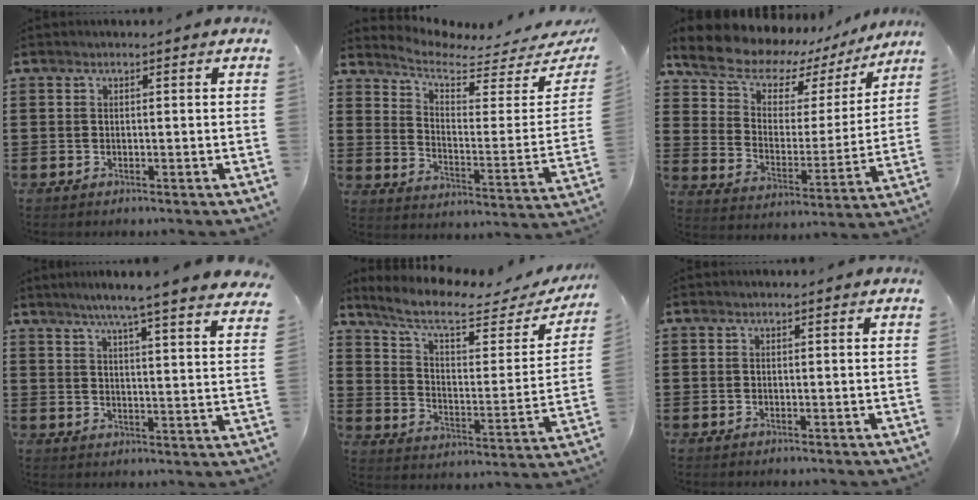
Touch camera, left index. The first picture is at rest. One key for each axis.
{"total": 5.1, "fx": 4.5, "fy": 1.2, "fz": 2.3, "tx": -0.071, "ty": -0.038, "tz": 0.072}
{"total": 8.1, "fx": 6.9, "fy": 3.7, "fz": 1.8, "tx": -0.072, "ty": -0.048, "tz": 0.119}
{"total": 5.8, "fx": 5.0, "fy": -1.1, "fz": 2.7, "tx": -0.071, "ty": -0.032, "tz": 0.082}
{"total": 8.3, "fx": 6.2, "fy": 1.8, "fz": 5.1, "tx": -0.125, "ty": -0.035, "tz": 0.105}
{"total": 0.0}